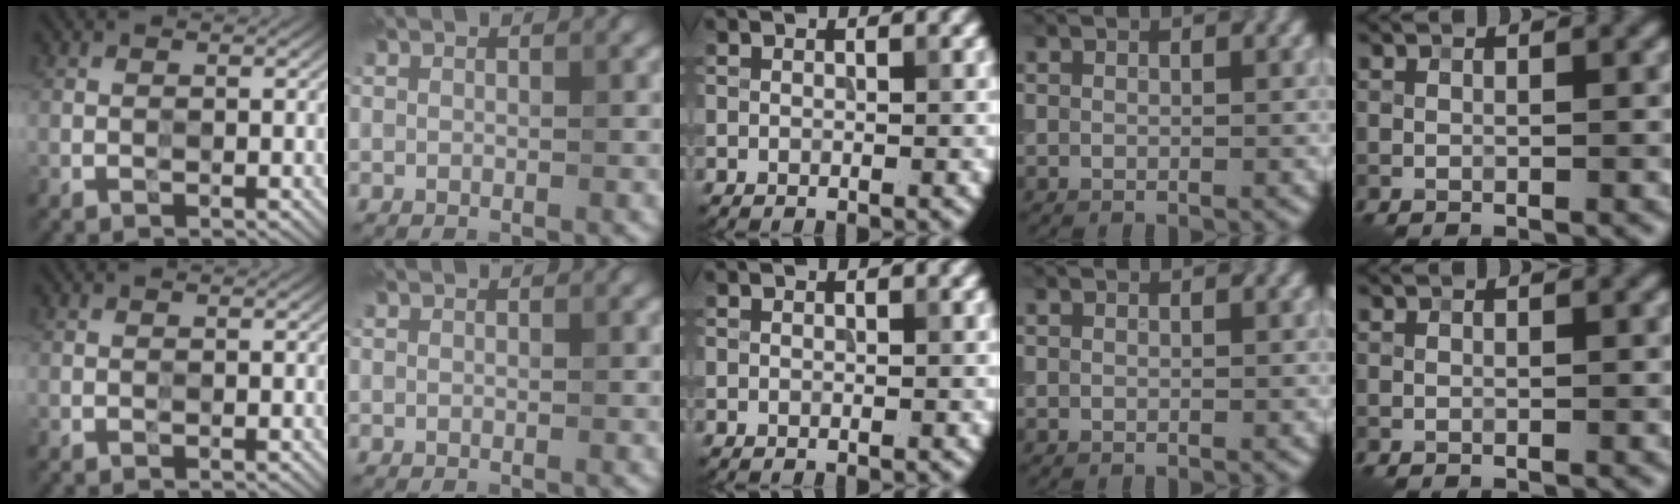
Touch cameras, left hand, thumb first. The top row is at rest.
{}